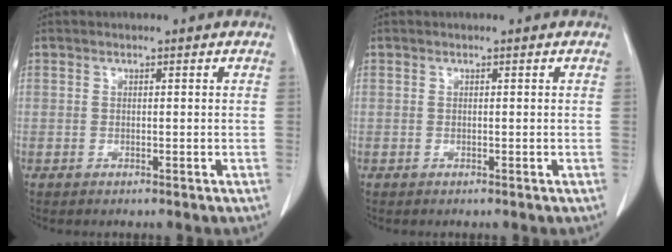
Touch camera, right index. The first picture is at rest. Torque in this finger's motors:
{"motor_torque": [0.00, 0.00, 0.00, 0.00]}